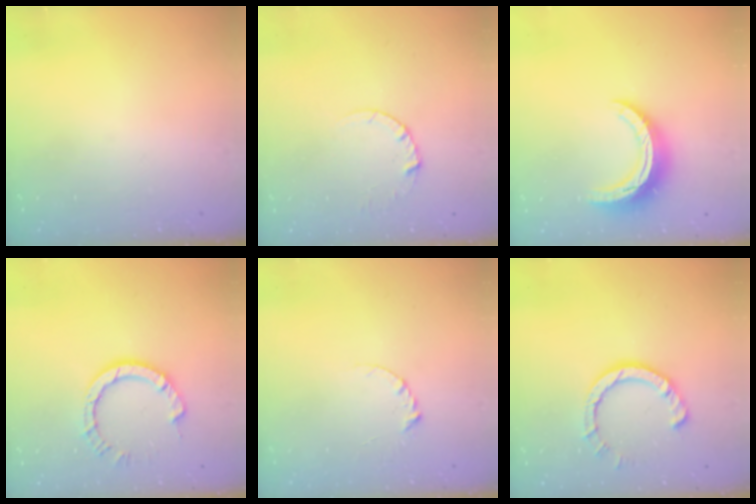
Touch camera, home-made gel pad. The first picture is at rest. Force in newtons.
{"total": 2.7, "press": 2.7, "slide": 0.2}
{"total": 11.2, "press": 11.2, "slide": 0.7}
{"total": 8.3, "press": 8.3, "slide": 0.9}
{"total": 3.2, "press": 3.2, "slide": 0.3}
{"total": 7.5, "press": 7.4, "slide": 0.9}